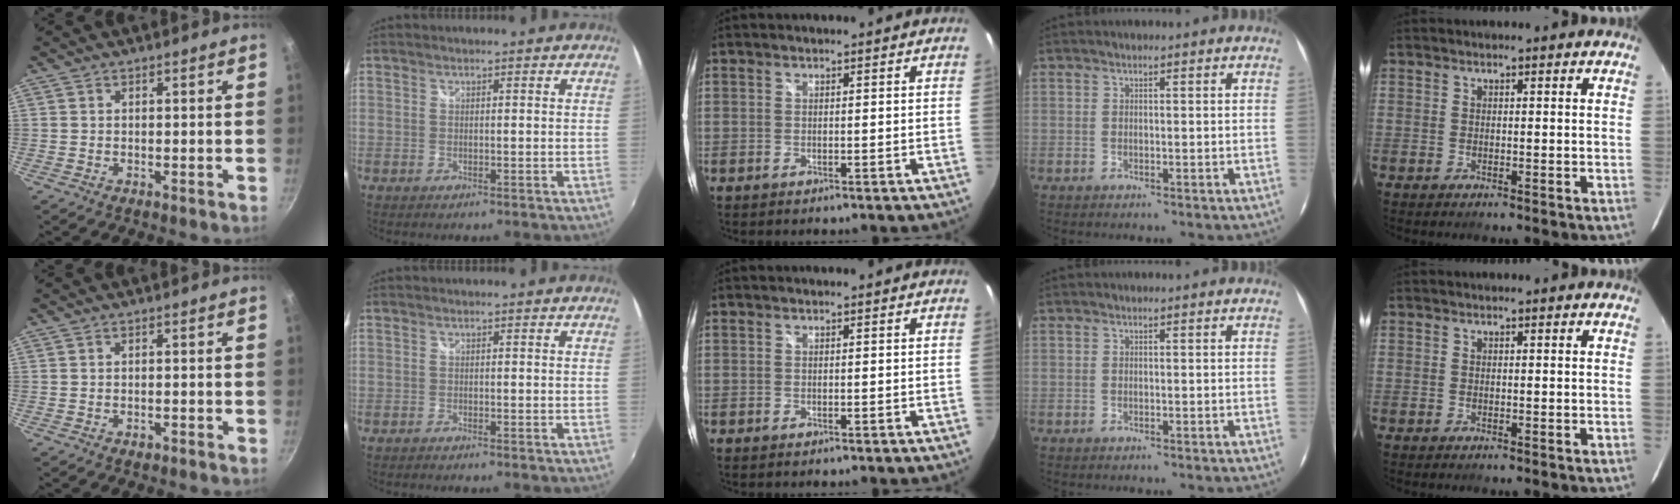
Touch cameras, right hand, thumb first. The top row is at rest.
{"thumb": {"total": 1.0, "force": [-0.7, 0.5, 0.6], "torque": [-0.013, 0.003, -0.009]}, "index": {"total": 0.8, "force": [-0.8, 0.1, 0.1], "torque": [-0.004, -0.005, -0.016]}}